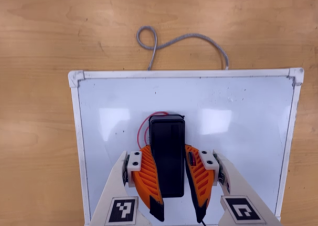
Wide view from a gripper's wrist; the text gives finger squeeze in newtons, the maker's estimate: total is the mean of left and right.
{"total": 15.0, "left": 15.1, "right": 14.8}